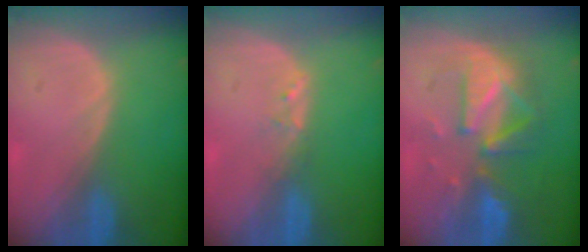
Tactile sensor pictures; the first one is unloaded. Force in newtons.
{"total": 1.2, "press": 1.1, "slide": 0.2}
{"total": 8.4, "press": 8.4, "slide": 0.9}